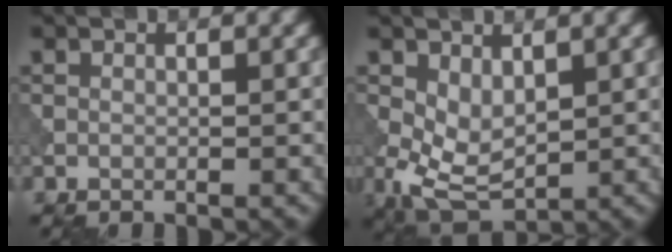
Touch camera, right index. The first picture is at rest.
{"total": 4.2, "force": [0.4, 2.5, 3.4], "torque": [-0.079, -0.009, 0.012]}